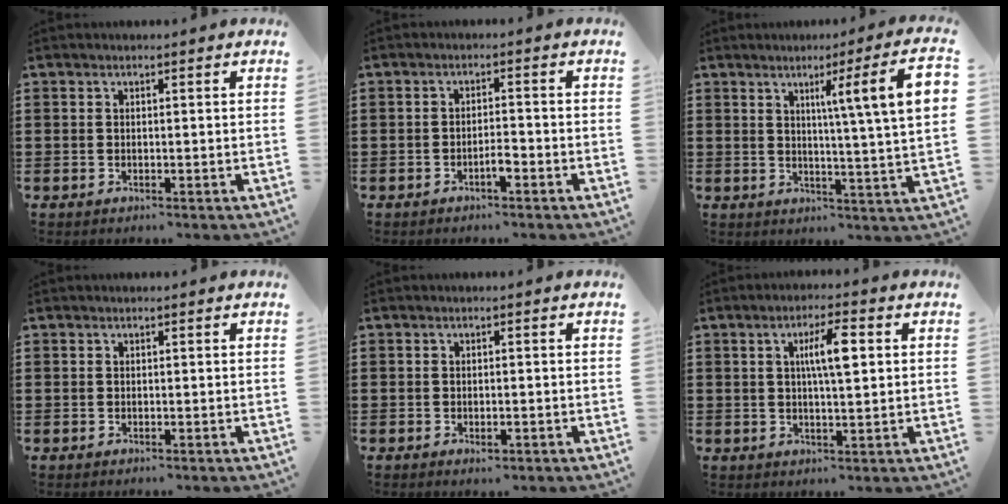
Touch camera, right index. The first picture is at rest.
{"total": 2.2, "force": [-1.4, 0.4, 1.7], "torque": [-0.031, 0.002, -0.025]}
{"total": 8.8, "force": [3.0, -0.9, 8.2], "torque": [-0.138, -0.011, 0.038]}
{"total": 0.0}
{"total": 1.0, "force": [-0.7, 0.4, 0.7], "torque": [-0.015, -0.002, -0.012]}
{"total": 6.0, "force": [1.3, 1.4, 5.6], "torque": [-0.103, 0.008, 0.015]}